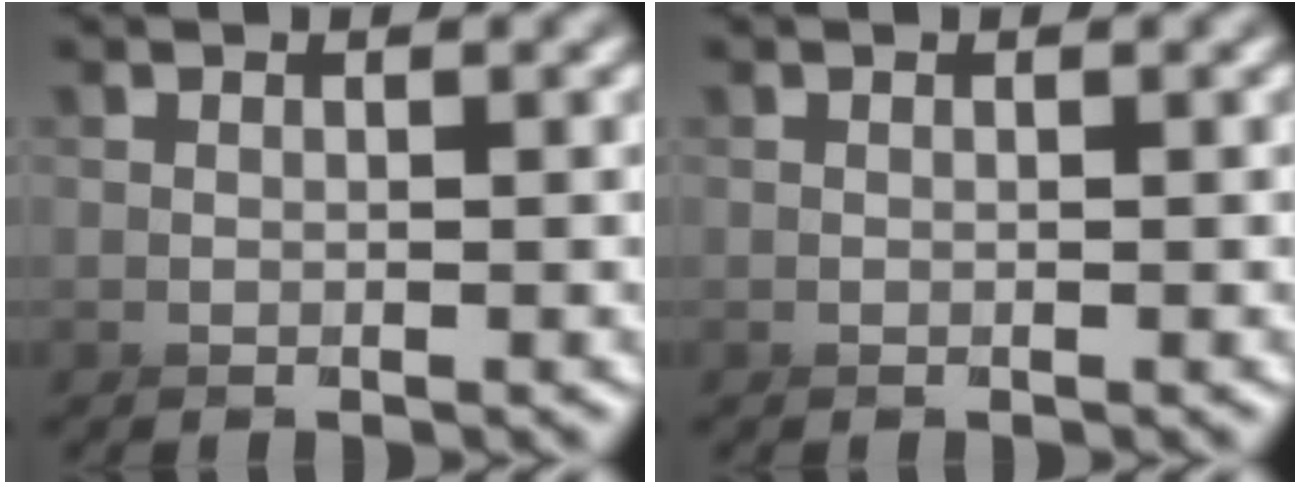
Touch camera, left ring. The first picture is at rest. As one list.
[{"total": 0.0}]